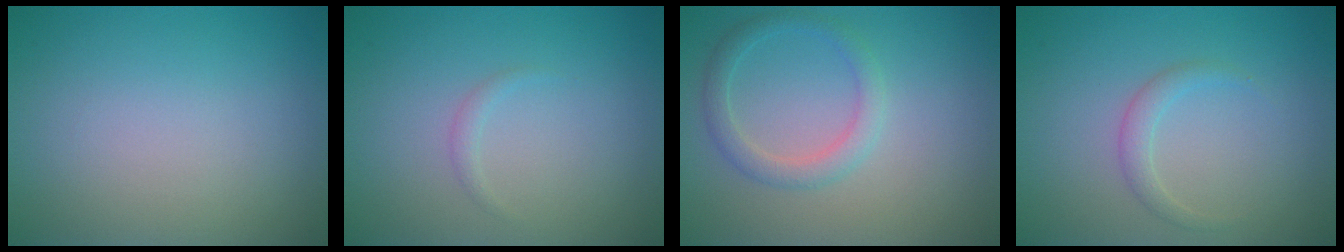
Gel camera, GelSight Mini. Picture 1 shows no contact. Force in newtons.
{"total": 0.7, "press": 0.7, "slide": 0.0}
{"total": 2.2, "press": 2.2, "slide": 0.1}
{"total": 1.4, "press": 1.4, "slide": 0.1}